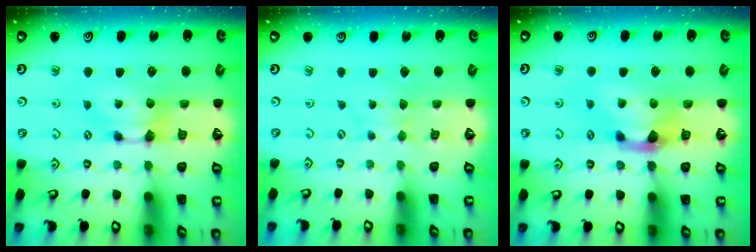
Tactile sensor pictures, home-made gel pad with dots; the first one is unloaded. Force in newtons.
{"total": 2.1, "press": 2.1, "slide": 0.3}
{"total": 2.4, "press": 2.0, "slide": 1.3}